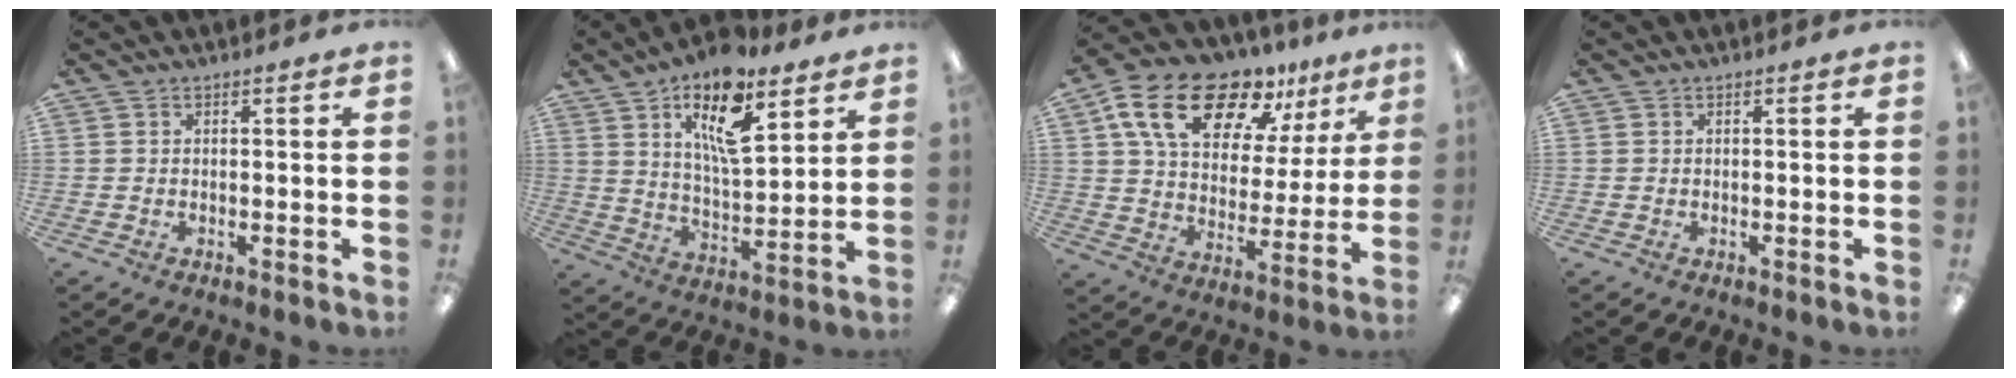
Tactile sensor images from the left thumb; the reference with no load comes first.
{"total": 16.8, "force": [10.2, 6.7, 11.5], "torque": [-0.177, -0.048, 0.166]}
{"total": 20.2, "force": [13.0, 10.6, 11.2], "torque": [-0.190, -0.069, 0.227]}
{"total": 0.0}